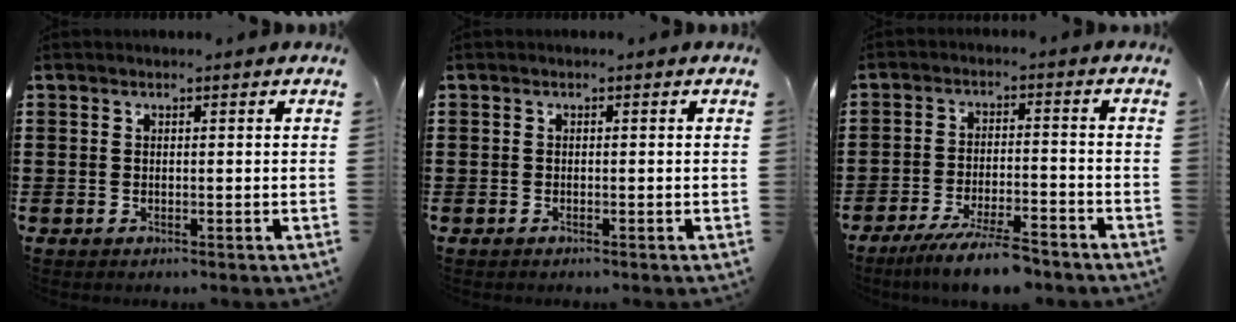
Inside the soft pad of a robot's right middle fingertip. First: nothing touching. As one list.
[{"total": 0.0}, {"total": 6.7, "force": [-5.6, 0.4, 3.7], "torque": [-0.070, -0.010, -0.099]}]